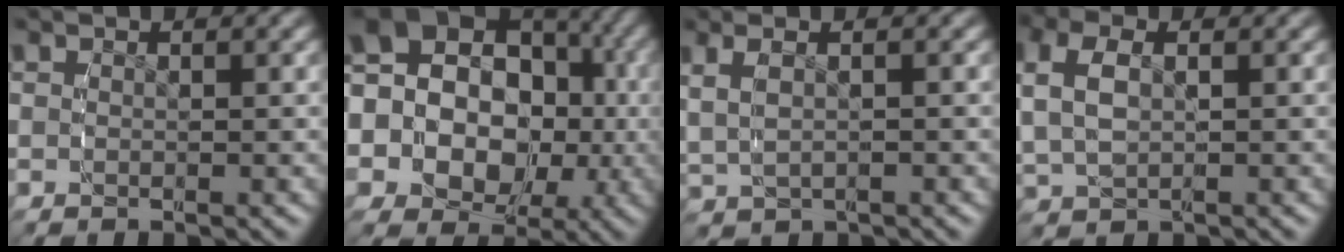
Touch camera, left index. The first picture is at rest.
{"total": 17.9, "force": [0.0, 15.4, 9.3], "torque": [-0.224, -0.050, -0.006]}
{"total": 3.3, "force": [0.7, 2.0, 2.5], "torque": [-0.055, 0.006, 0.019]}
{"total": 4.6, "force": [1.0, 3.1, 3.3], "torque": [-0.079, -0.001, 0.025]}